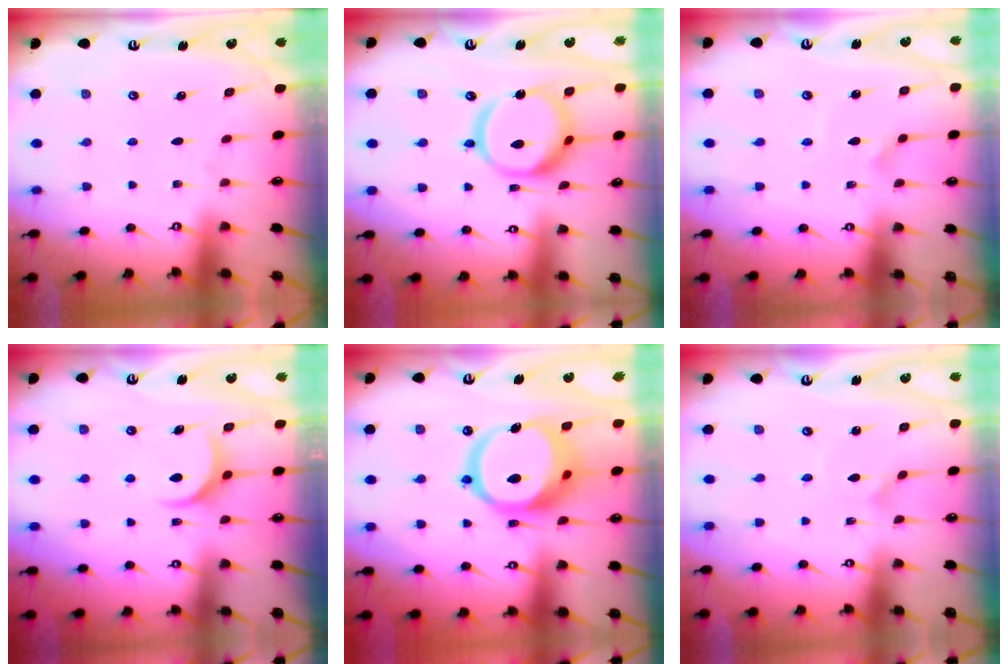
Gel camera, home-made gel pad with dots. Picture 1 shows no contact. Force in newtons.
{"total": 15.6, "press": 15.5, "slide": 1.6}
{"total": 2.1, "press": 2.0, "slide": 0.3}
{"total": 8.2, "press": 8.2, "slide": 0.5}
{"total": 17.0, "press": 16.9, "slide": 2.1}
{"total": 0.7, "press": 0.7, "slide": 0.1}